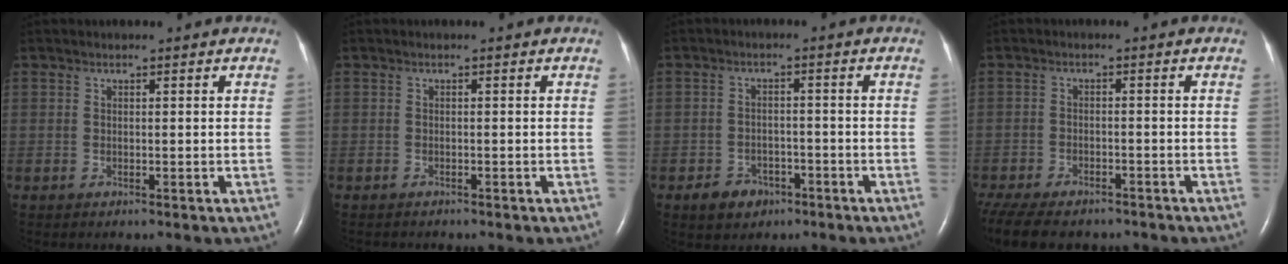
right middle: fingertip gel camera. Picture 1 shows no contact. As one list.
[{"total": 0.7, "force": [-0.7, 0.1, -0.1], "torque": [-0.001, -0.001, -0.011]}, {"total": 4.3, "force": [-2.6, 3.0, 1.5], "torque": [-0.026, 0.006, -0.035]}, {"total": 16.2, "force": [-12.6, 7.1, 7.4], "torque": [-0.210, -0.030, -0.178]}]